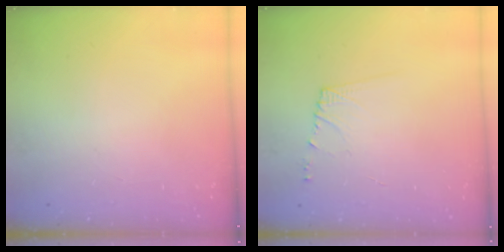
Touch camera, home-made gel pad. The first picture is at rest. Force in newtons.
{"total": 5.8, "press": 5.8, "slide": 0.6}